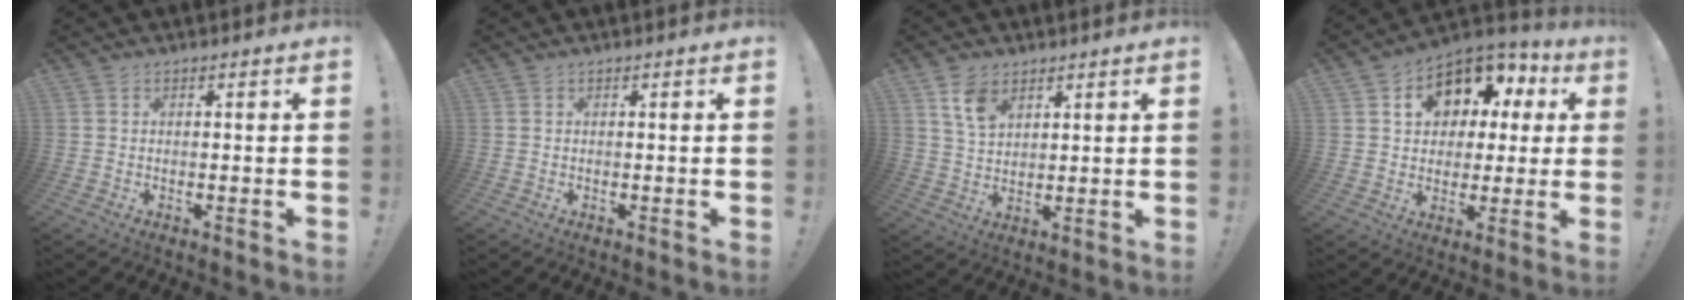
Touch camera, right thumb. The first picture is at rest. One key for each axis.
{"total": 0.0}
{"total": 7.8, "fx": 4.6, "fy": 4.8, "fz": 4.1, "tx": -0.077, "ty": -0.013, "tz": 0.089}
{"total": 11.6, "fx": 4.5, "fy": 8.9, "fz": 5.9, "tx": -0.088, "ty": -0.023, "tz": 0.084}